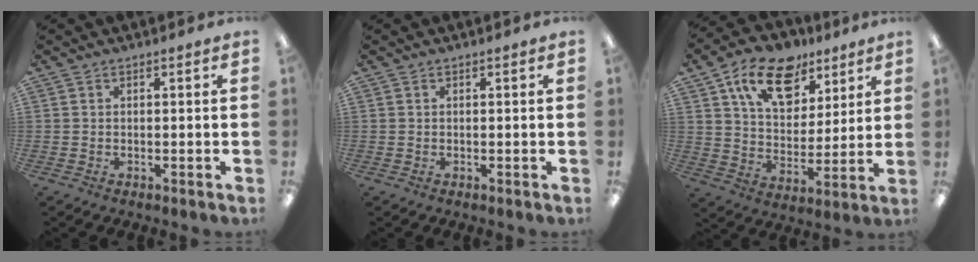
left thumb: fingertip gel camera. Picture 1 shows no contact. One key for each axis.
{"total": 0.0}
{"total": 15.9, "fx": 9.5, "fy": 9.6, "fz": 8.4, "tx": -0.135, "ty": -0.039, "tz": 0.173}